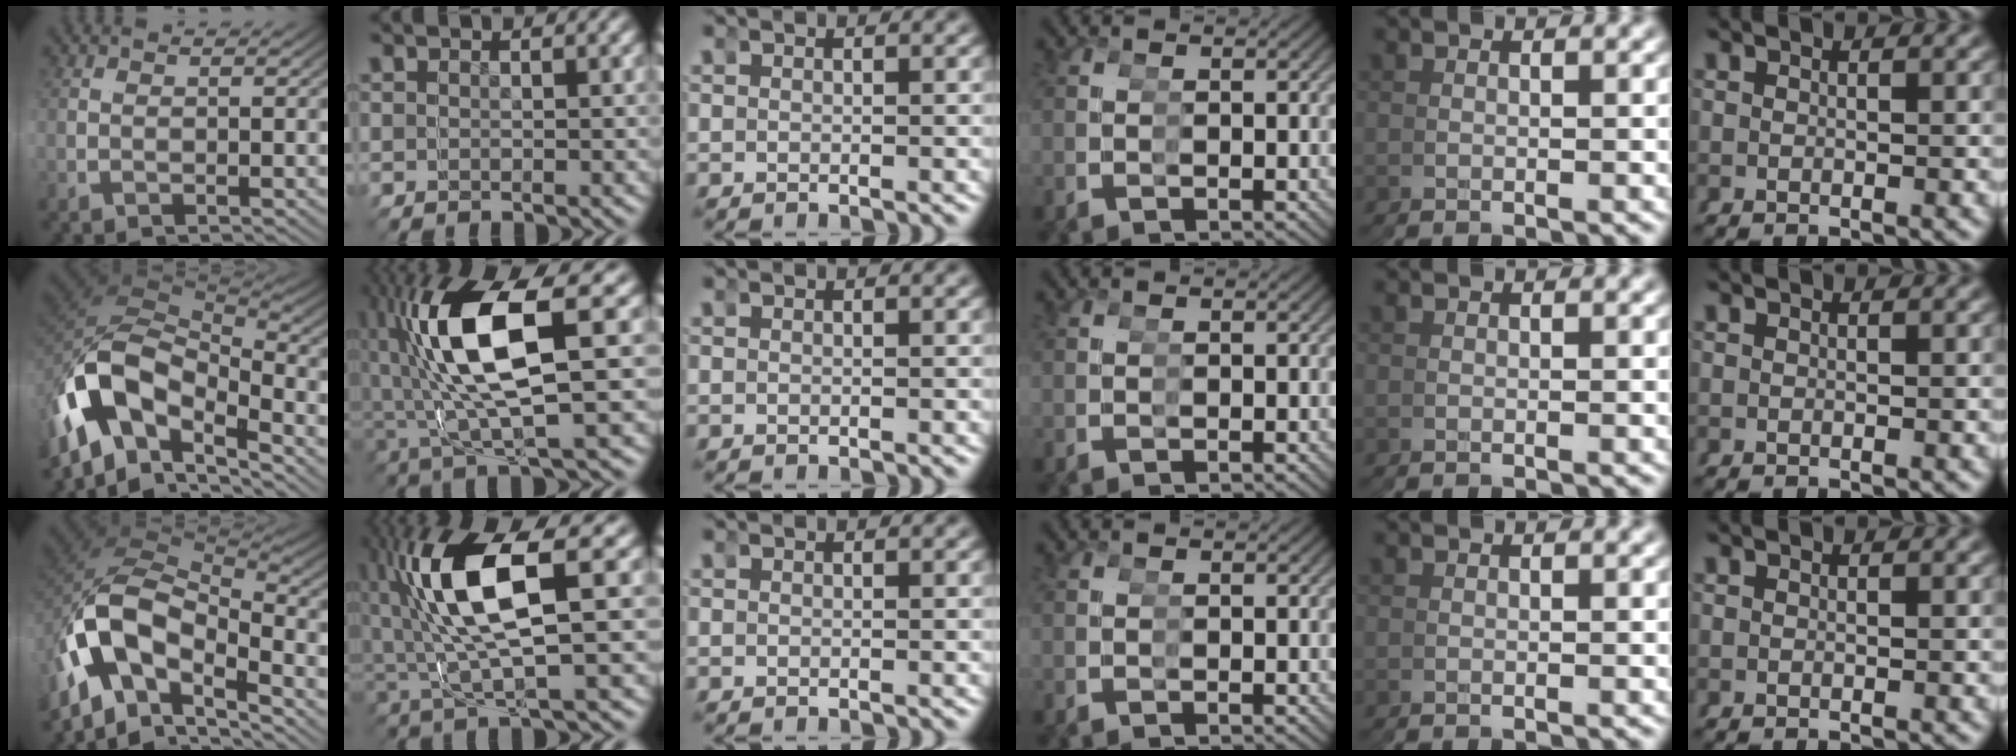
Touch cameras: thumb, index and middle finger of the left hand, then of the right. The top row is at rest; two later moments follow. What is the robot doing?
{"motion": "grasp_and_lifting", "object": "toy banana"}